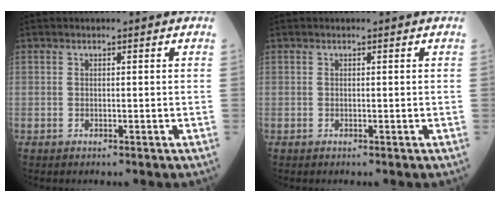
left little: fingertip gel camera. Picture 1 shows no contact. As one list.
[{"total": 0.0}]